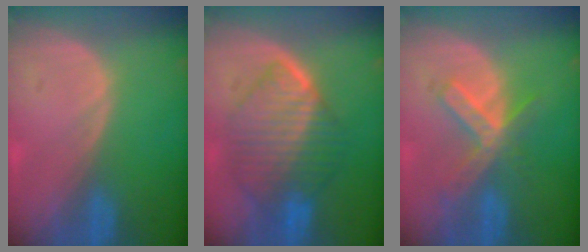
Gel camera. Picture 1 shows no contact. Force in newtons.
{"total": 9.5, "press": 9.5, "slide": 0.7}
{"total": 6.3, "press": 5.8, "slide": 2.4}